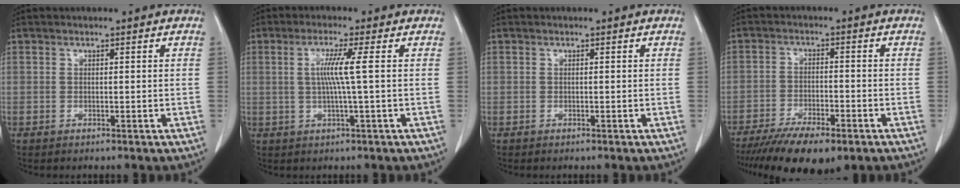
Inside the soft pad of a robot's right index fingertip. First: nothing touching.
{"total": 4.7, "force": [0.5, -1.0, 4.5], "torque": [-0.089, 0.000, 0.010]}
{"total": 0.0}
{"total": 11.2, "force": [-8.1, 3.0, 7.2], "torque": [-0.111, -0.018, -0.126]}